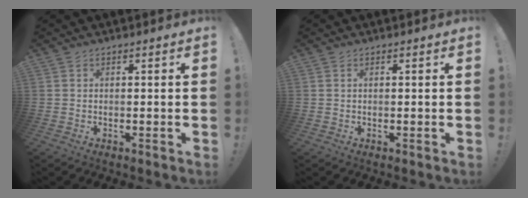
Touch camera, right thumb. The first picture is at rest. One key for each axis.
{"total": 0.0}